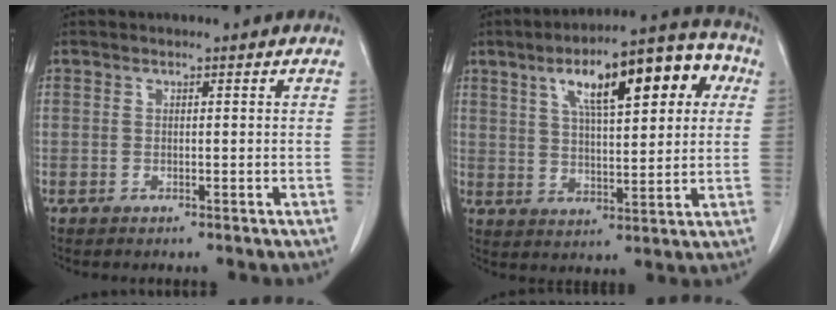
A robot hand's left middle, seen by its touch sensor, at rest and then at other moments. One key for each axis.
{"total": 16.8, "fx": 6.5, "fy": 4.8, "fz": 14.7, "tx": -0.209, "ty": 0.038, "tz": 0.095}